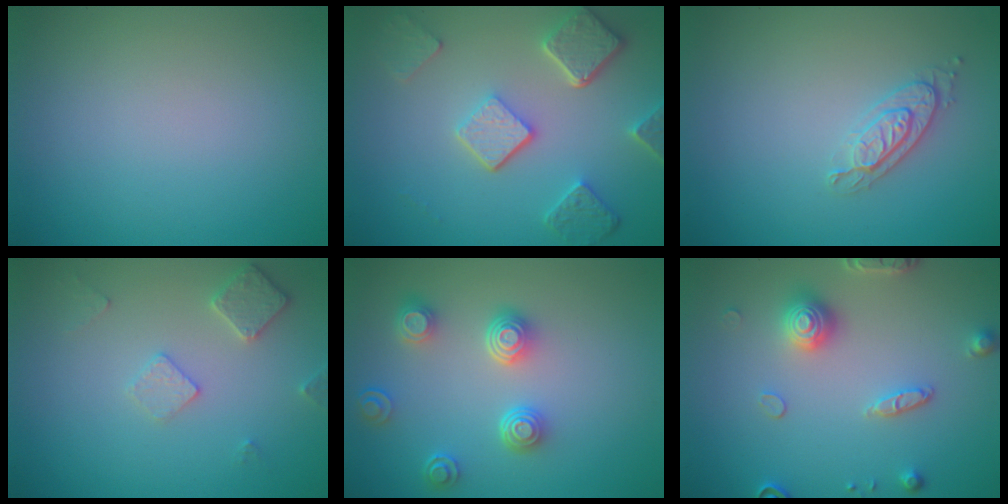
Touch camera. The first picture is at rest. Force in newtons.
{"total": 5.2, "press": 4.0, "slide": 3.4}
{"total": 2.1, "press": 2.0, "slide": 0.6}
{"total": 2.5, "press": 2.4, "slide": 0.4}
{"total": 4.3, "press": 3.5, "slide": 2.5}
{"total": 3.6, "press": 3.3, "slide": 1.4}